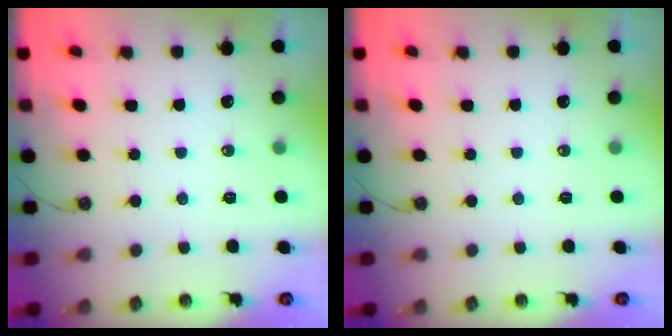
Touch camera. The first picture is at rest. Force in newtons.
{"total": 0.0}